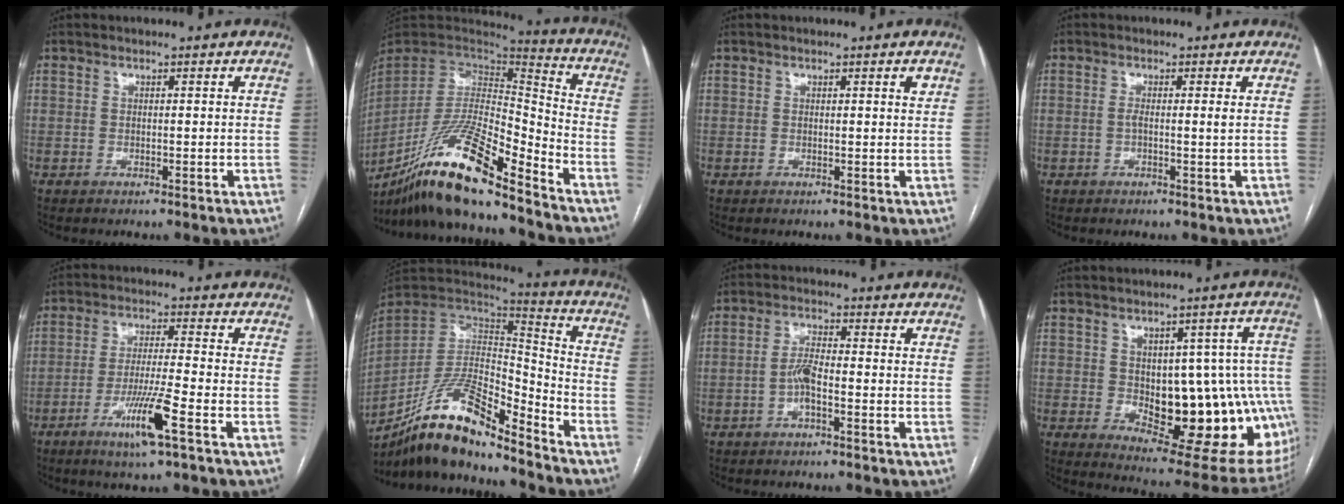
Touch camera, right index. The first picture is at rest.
{"total": 20.0, "force": [-14.8, 2.5, 13.1], "torque": [-0.274, -0.015, -0.274]}
{"total": 1.1, "force": [0.6, 0.1, 0.9], "torque": [-0.011, -0.001, 0.006]}
{"total": 1.5, "force": [0.1, -0.1, 1.5], "torque": [-0.031, 0.000, 0.001]}
{"total": 8.6, "force": [-4.3, -0.5, 7.4], "torque": [-0.140, -0.015, -0.081]}
{"total": 17.0, "force": [-13.0, 4.7, 9.9], "torque": [-0.181, 0.025, -0.232]}
{"total": 3.7, "force": [-1.4, 0.8, 3.3], "torque": [-0.068, 0.009, -0.028]}
{"total": 21.6, "force": [-2.6, 9.3, 19.3], "torque": [-0.170, 0.023, -0.006]}